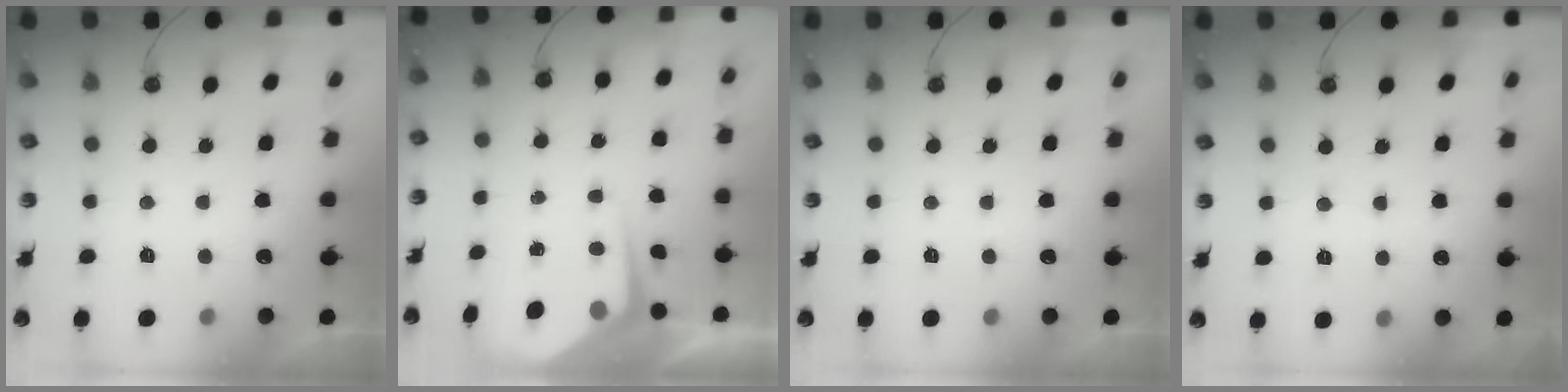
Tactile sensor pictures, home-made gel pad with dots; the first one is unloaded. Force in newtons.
{"total": 4.6, "press": 4.6, "slide": 0.4}
{"total": 0.0}
{"total": 4.6, "press": 4.6, "slide": 0.5}